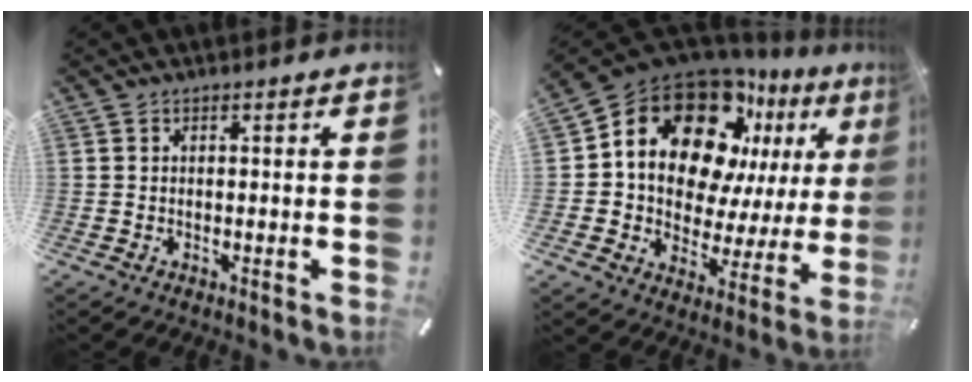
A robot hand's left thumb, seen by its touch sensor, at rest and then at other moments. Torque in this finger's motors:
{"motor_torque": [2.51, 2.50, 1.98, -0.79, 0.49]}